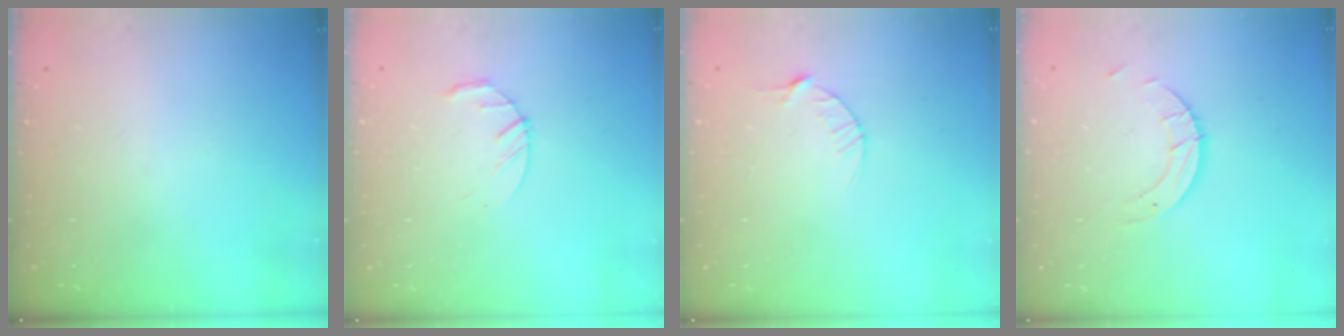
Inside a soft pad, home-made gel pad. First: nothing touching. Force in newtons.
{"total": 4.4, "press": 4.4, "slide": 0.7}
{"total": 3.4, "press": 3.4, "slide": 0.4}
{"total": 4.3, "press": 4.3, "slide": 0.3}